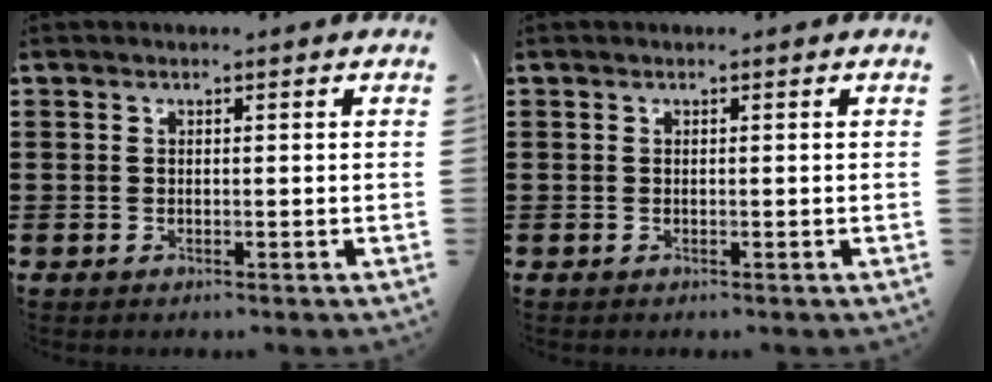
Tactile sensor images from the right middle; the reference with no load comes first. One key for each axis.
{"total": 0.0}